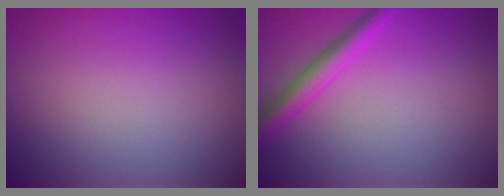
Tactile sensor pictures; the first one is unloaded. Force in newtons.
{"total": 2.7, "press": 2.7, "slide": 0.0}